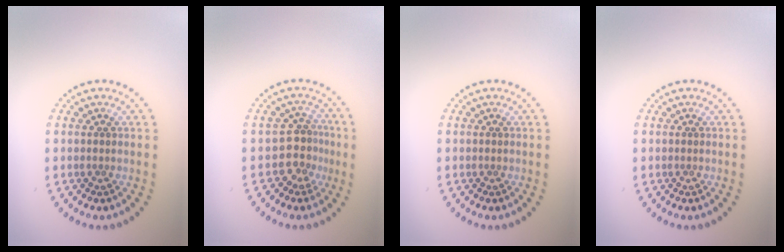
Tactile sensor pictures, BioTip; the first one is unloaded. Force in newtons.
{"total": 3.0, "press": 2.2, "slide": 2.0}
{"total": 0.0}
{"total": 0.0}